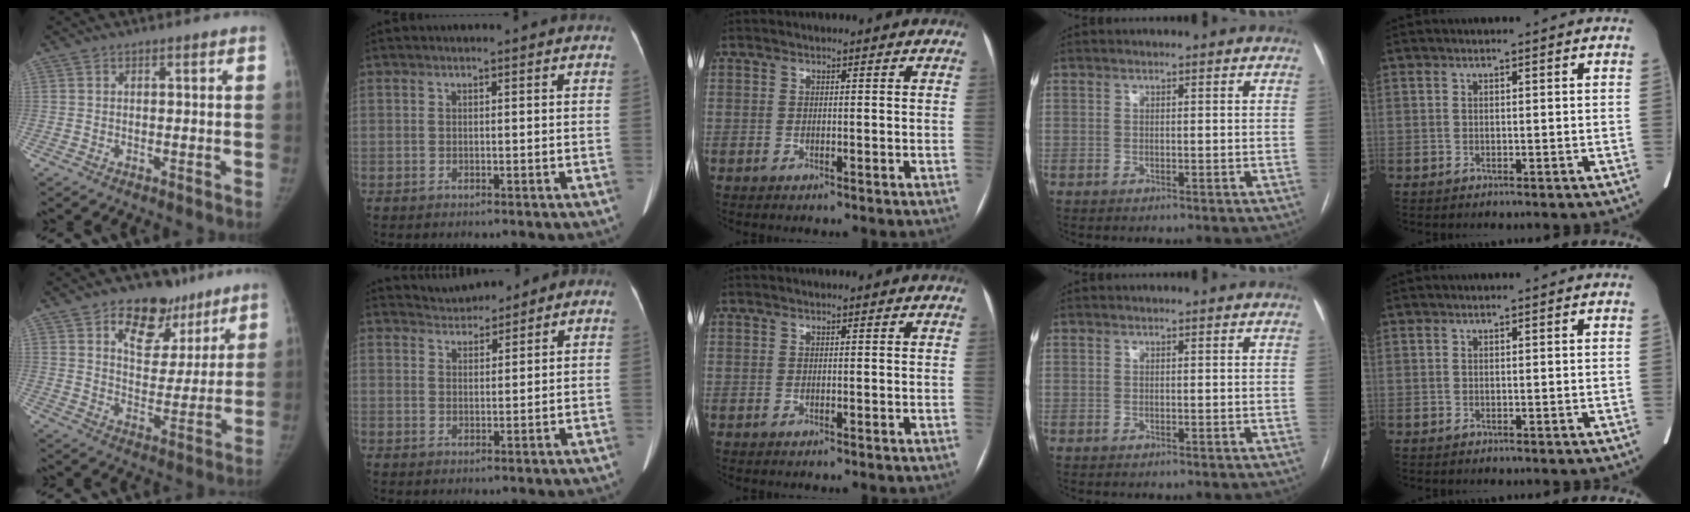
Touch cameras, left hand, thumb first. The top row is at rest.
{"thumb": {"total": 14.2, "force": [8.6, 9.0, 6.7], "torque": [-0.044, -0.039, 0.133]}, "index": {"total": 2.9, "force": [2.3, 1.6, 0.9], "torque": [-0.018, 0.031, 0.045]}}